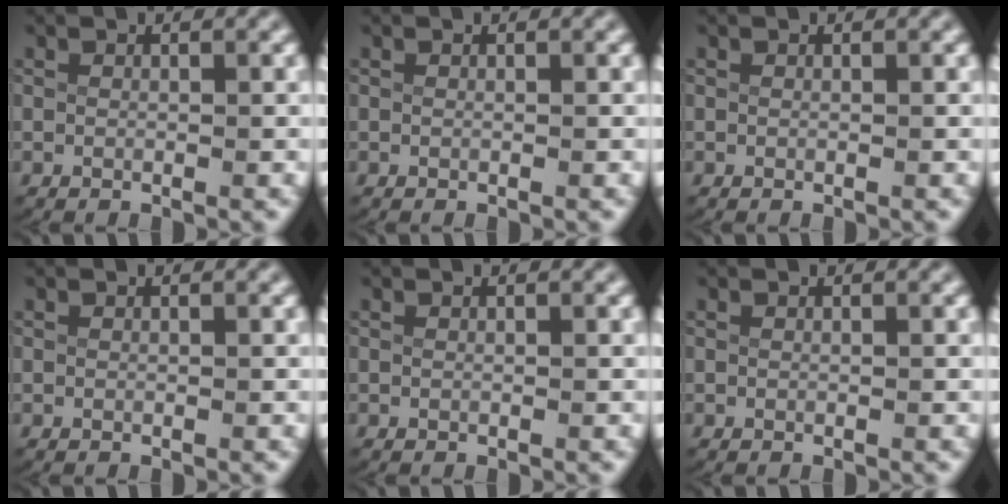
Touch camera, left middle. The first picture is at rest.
{"total": 0.0}
{"total": 0.0}
{"total": 0.0}
{"total": 0.0}
{"total": 0.0}